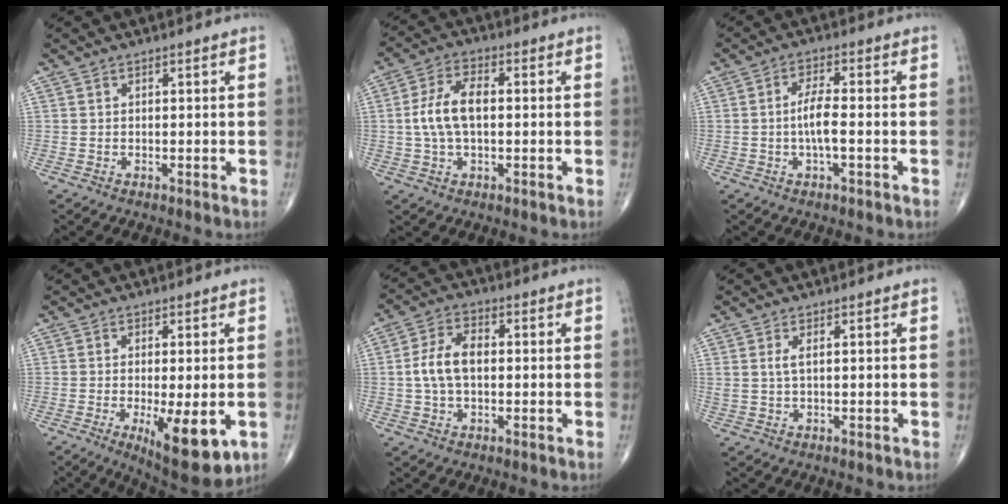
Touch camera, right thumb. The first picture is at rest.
{"total": 8.5, "force": [0.1, 4.4, 7.2], "torque": [-0.146, 0.017, -0.003]}
{"total": 4.7, "force": [-0.9, 1.1, 4.5], "torque": [-0.096, 0.012, -0.019]}
{"total": 11.7, "force": [-3.5, 3.6, 10.5], "torque": [-0.153, -0.023, -0.043]}
{"total": 7.4, "force": [-0.1, 4.4, 5.9], "torque": [-0.117, 0.018, -0.007]}
{"total": 1.7, "force": [0.5, 0.5, 1.5], "torque": [-0.040, 0.006, 0.016]}